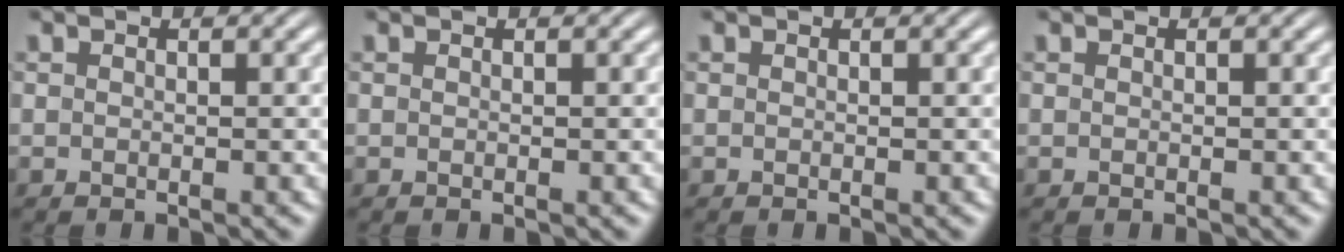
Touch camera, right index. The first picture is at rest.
{"total": 0.0}
{"total": 0.0}
{"total": 0.0}